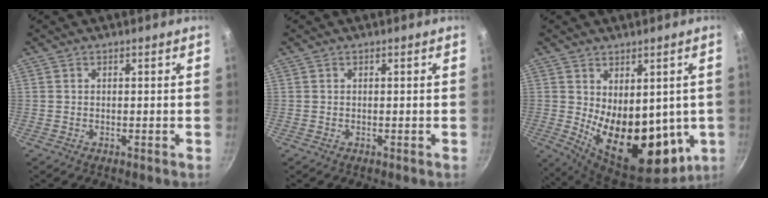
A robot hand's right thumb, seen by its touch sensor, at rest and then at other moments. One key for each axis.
{"total": 0.0}
{"total": 20.3, "fx": -2.8, "fy": 11.0, "fz": 16.8, "tx": -0.232, "ty": -0.029, "tz": -0.006}